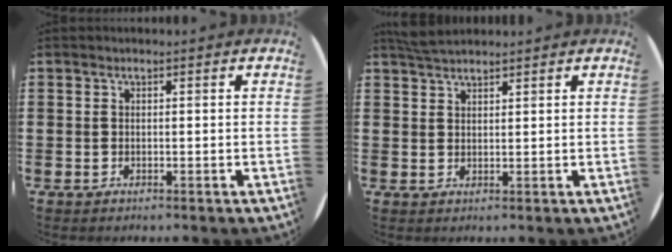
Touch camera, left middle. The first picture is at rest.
{"total": 2.7, "force": [2.6, 0.5, 0.8], "torque": [-0.020, 0.000, 0.049]}